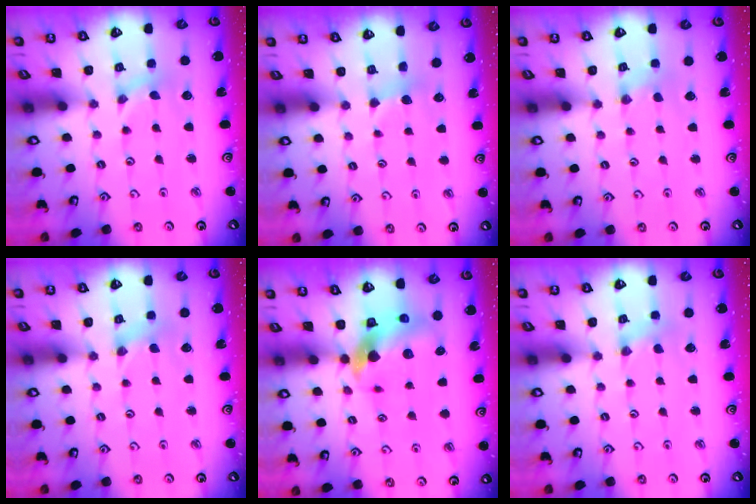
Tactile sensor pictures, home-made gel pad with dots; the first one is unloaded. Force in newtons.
{"total": 2.5, "press": 2.4, "slide": 0.2}
{"total": 0.9, "press": 0.9, "slide": 0.2}
{"total": 0.0}
{"total": 10.1, "press": 10.0, "slide": 1.5}
{"total": 0.9, "press": 0.9, "slide": 0.1}